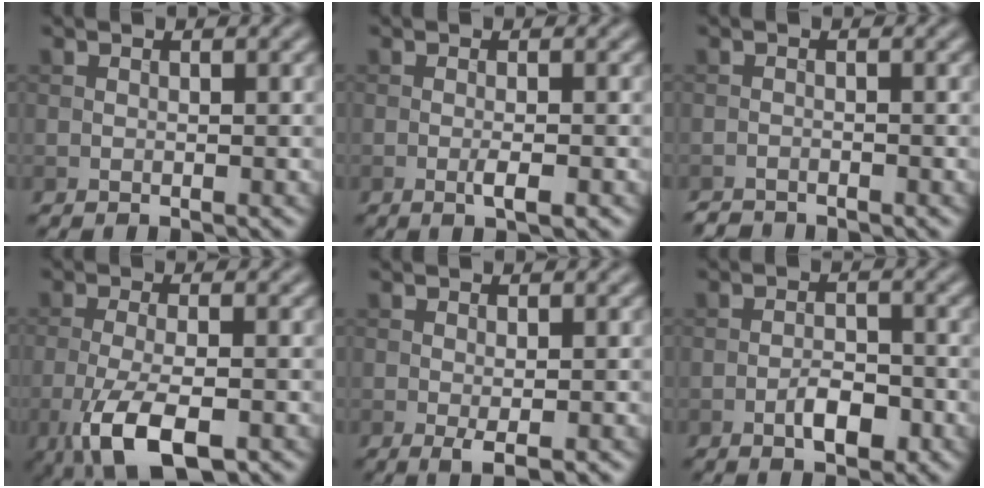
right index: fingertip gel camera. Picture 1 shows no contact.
{"total": 1.8, "force": [-0.7, 0.3, 1.6], "torque": [-0.028, -0.001, -0.013]}
{"total": 1.4, "force": [-1.4, 0.2, 0.1], "torque": [0.002, -0.003, -0.027]}
{"total": 6.7, "force": [-3.0, 2.5, 5.5], "torque": [-0.116, -0.014, -0.055]}
{"total": 1.5, "force": [-0.4, 0.3, 1.4], "torque": [-0.025, -0.005, -0.006]}
{"total": 3.2, "force": [-1.5, 1.4, 2.5], "torque": [-0.039, 0.003, -0.026]}